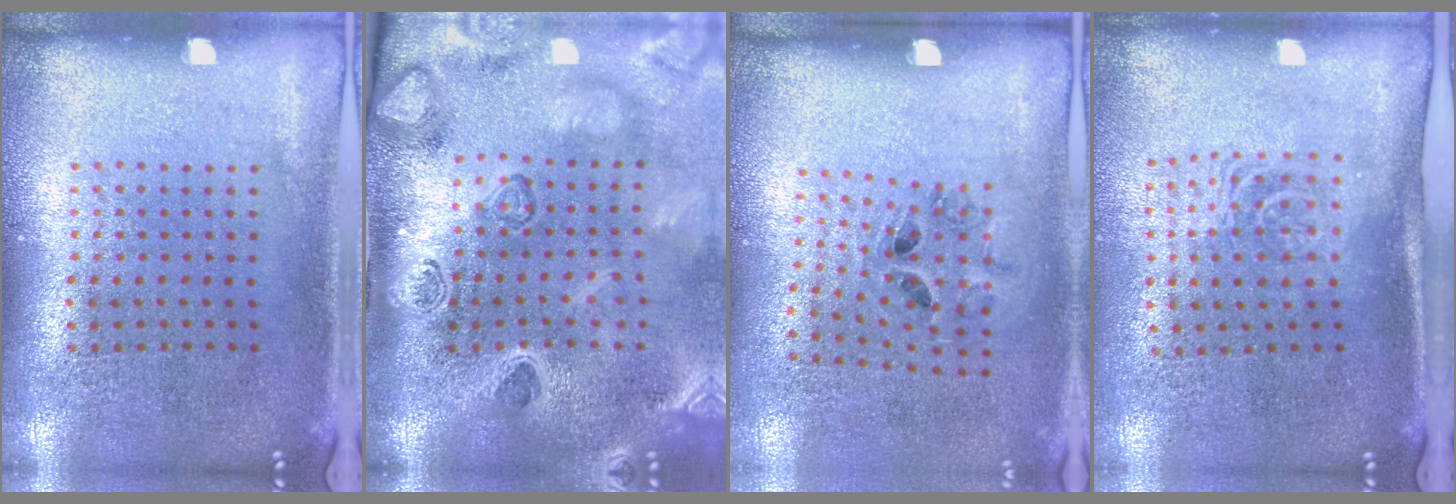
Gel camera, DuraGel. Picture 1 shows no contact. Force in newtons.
{"total": 4.3, "press": 3.2, "slide": 3.0}
{"total": 1.3, "press": 0.6, "slide": 1.1}
{"total": 1.7, "press": 1.3, "slide": 1.1}